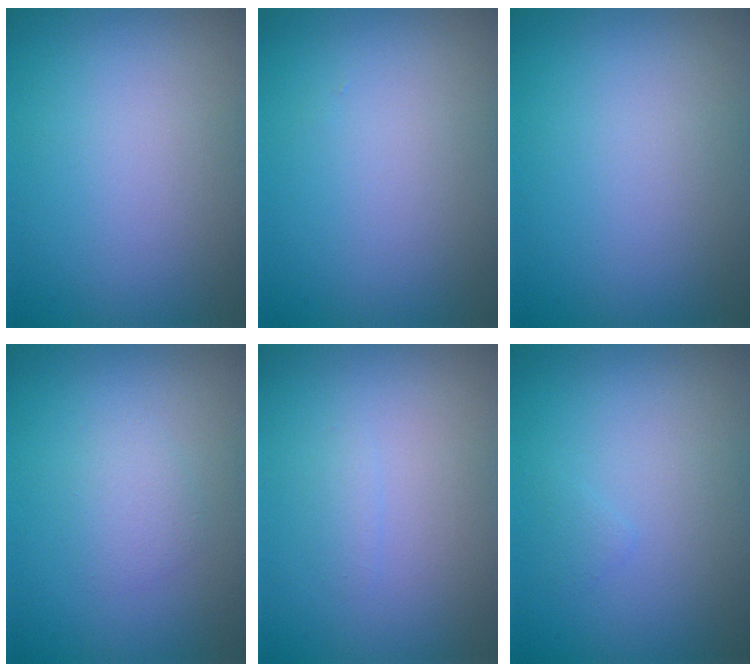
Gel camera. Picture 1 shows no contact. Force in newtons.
{"total": 0.0}
{"total": 0.0}
{"total": 1.5, "press": 1.5, "slide": 0.0}
{"total": 0.7, "press": 0.7, "slide": 0.0}
{"total": 0.5, "press": 0.5, "slide": 0.1}